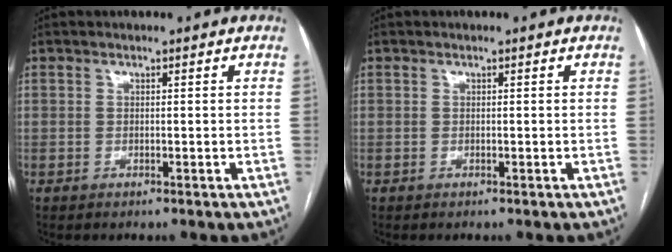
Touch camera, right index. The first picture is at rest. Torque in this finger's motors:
{"motor_torque": [0.00, 0.00, -0.01, 0.00]}